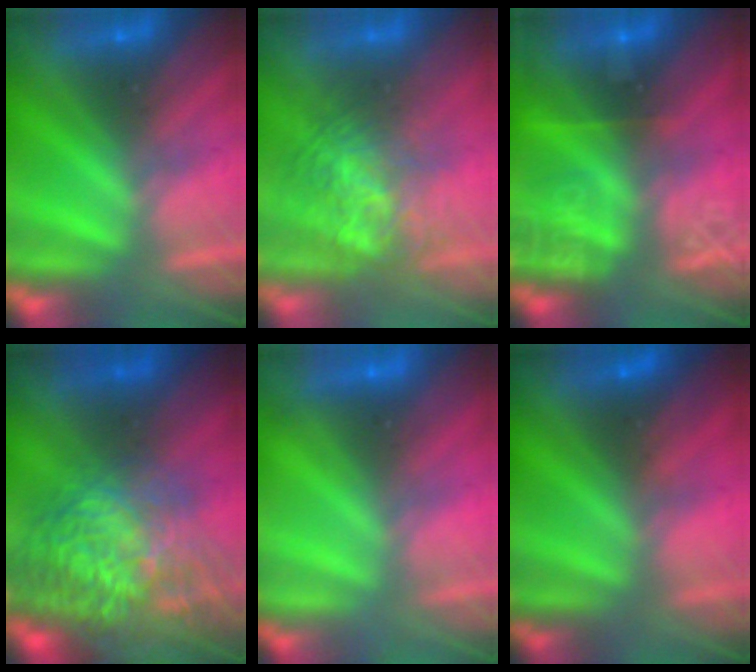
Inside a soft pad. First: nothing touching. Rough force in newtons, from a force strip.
{"total": 3.7}
{"total": 7.5}
{"total": 7.6}
{"total": 2.2}
{"total": 4.6}